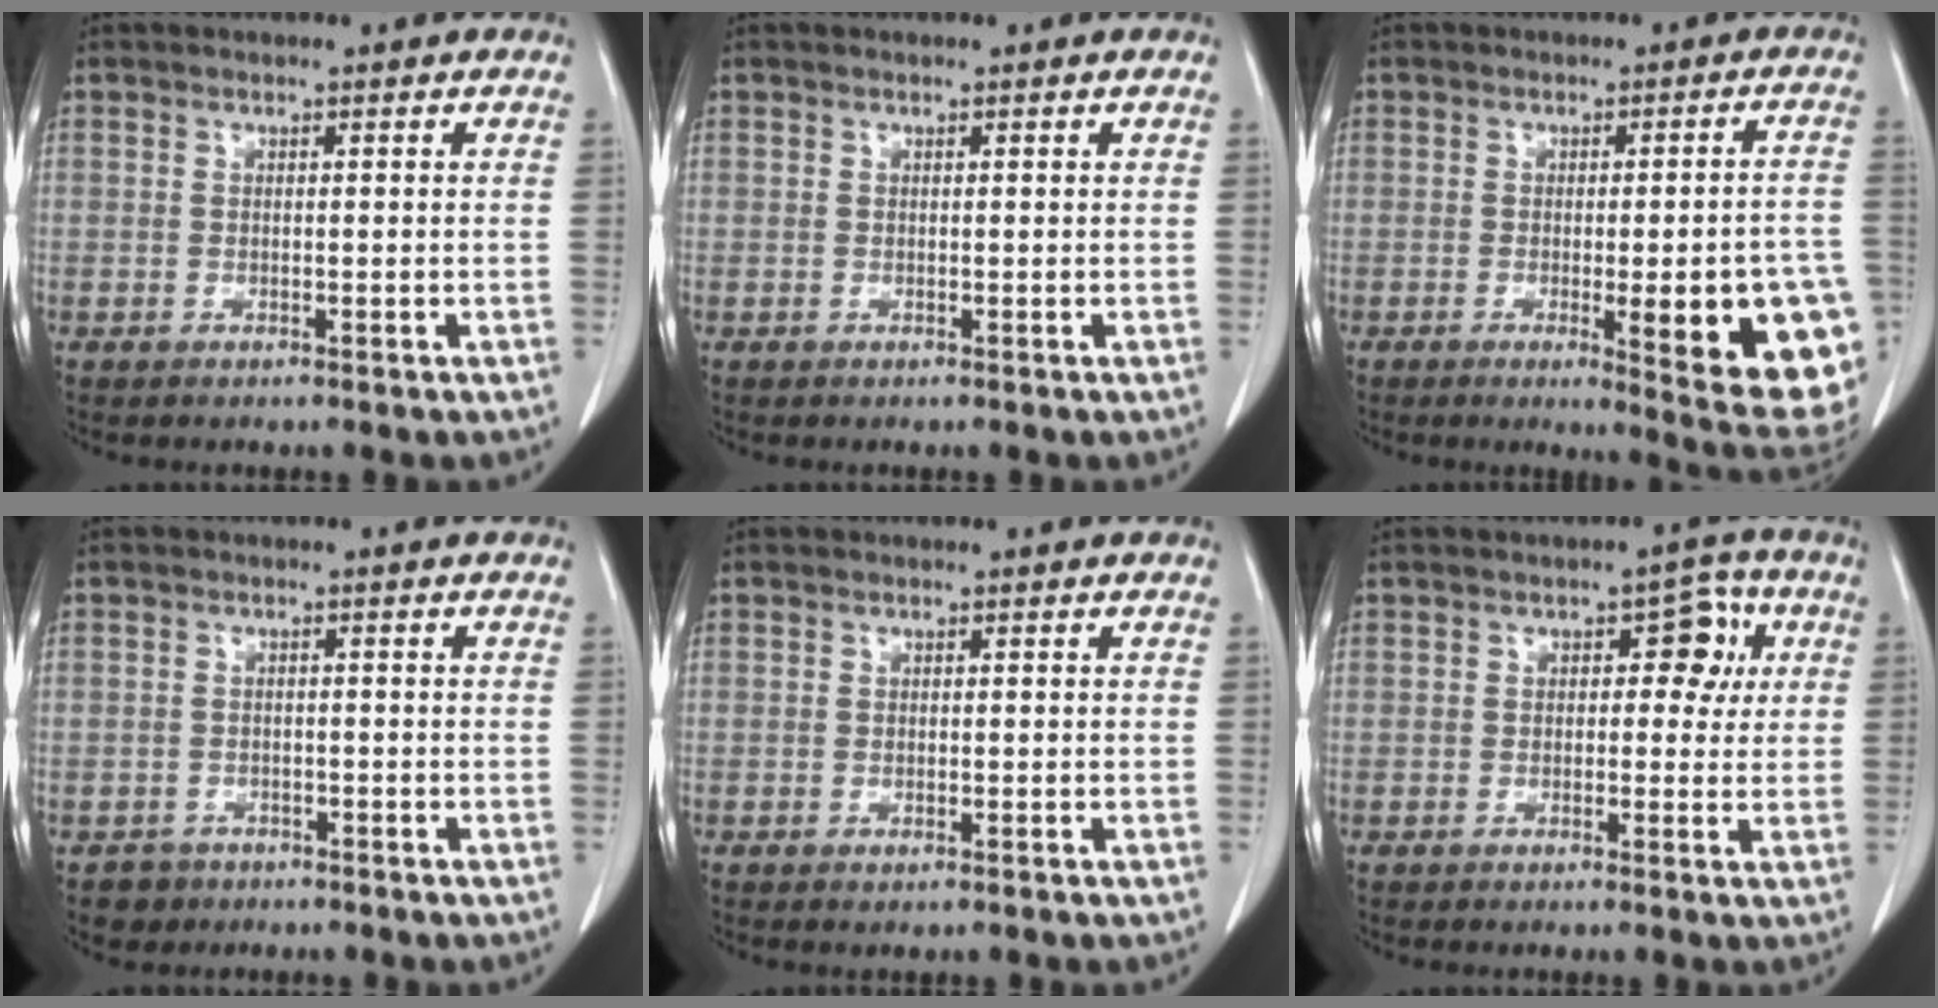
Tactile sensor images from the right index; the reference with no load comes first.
{"total": 0.0}
{"total": 15.4, "force": [-4.7, 2.4, 14.5], "torque": [-0.091, 0.008, -0.041]}
{"total": 2.8, "force": [-1.6, 2.2, -0.3], "torque": [0.002, 0.011, -0.027]}
{"total": 0.7, "force": [-0.4, 0.2, 0.5], "torque": [-0.010, -0.002, -0.004]}
{"total": 4.9, "force": [1.1, 2.7, 4.0], "torque": [-0.040, 0.021, 0.011]}